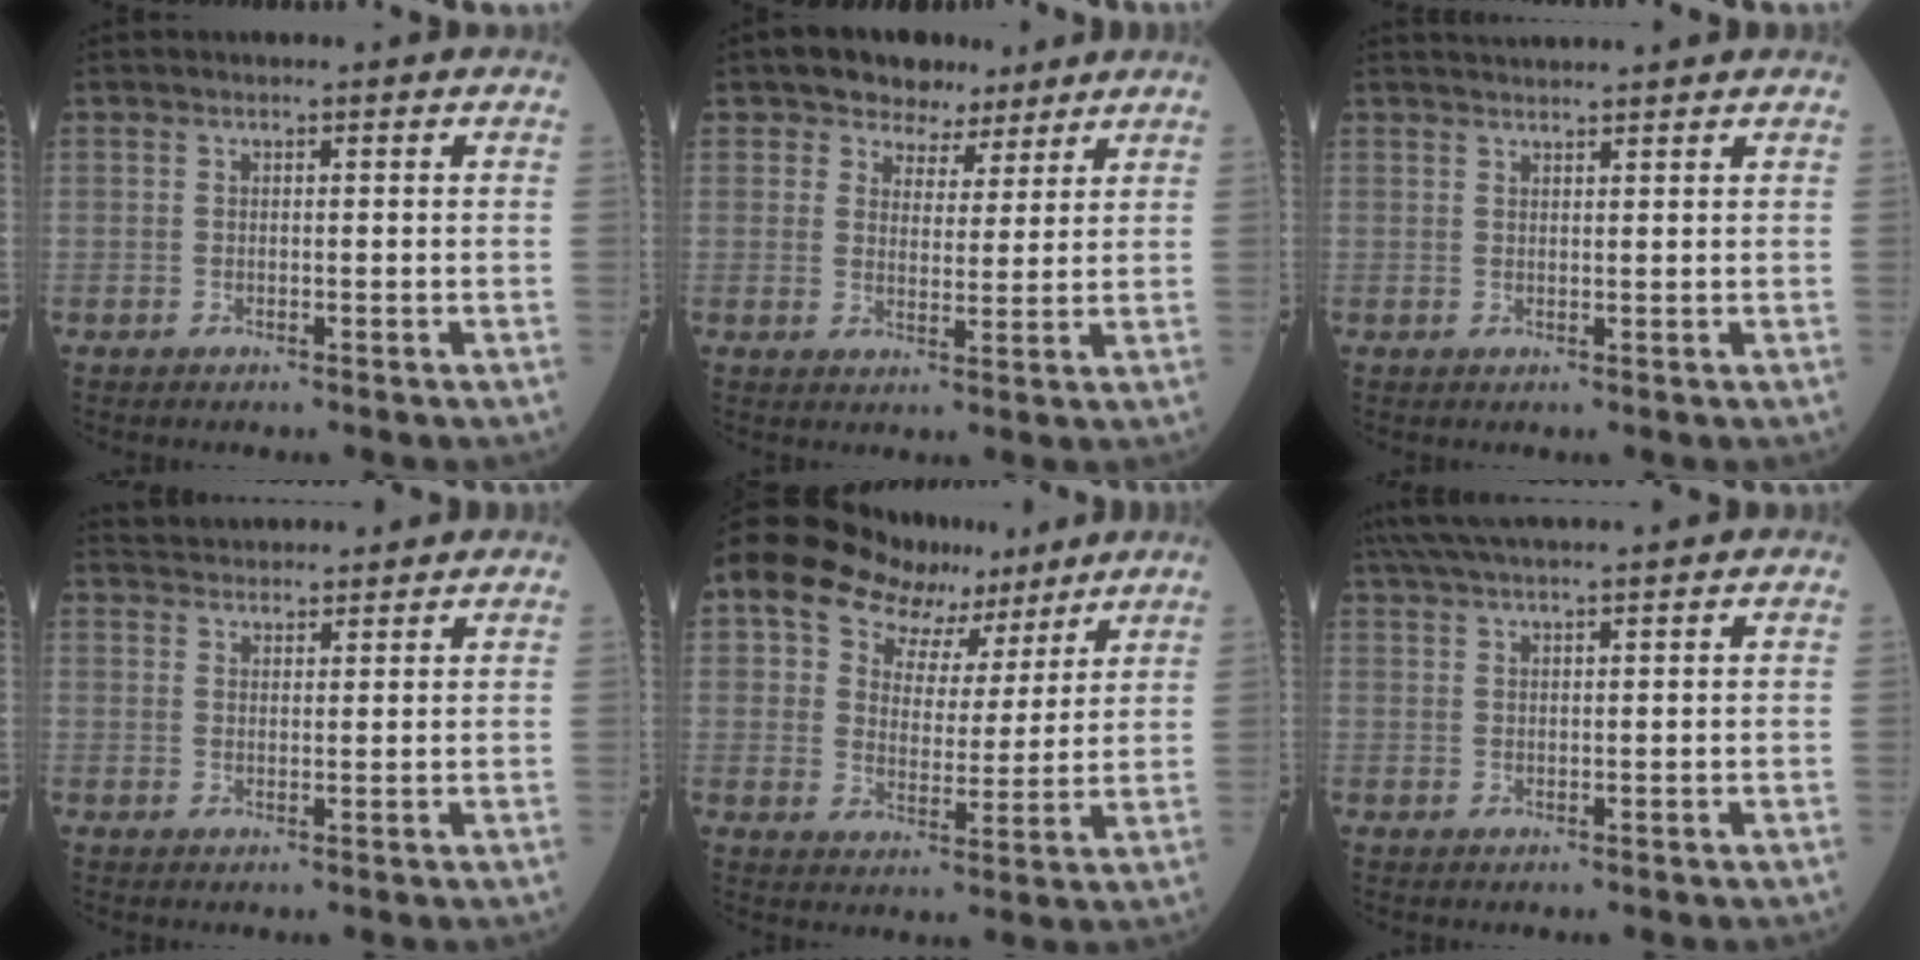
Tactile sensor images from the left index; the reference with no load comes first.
{"total": 5.7, "force": [4.3, 3.6, 1.1], "torque": [-0.013, 0.015, 0.069]}
{"total": 4.4, "force": [4.2, -0.3, 1.3], "torque": [-0.017, 0.031, 0.063]}
{"total": 7.6, "force": [7.3, 1.2, 1.5], "torque": [-0.026, 0.032, 0.110]}
{"total": 12.4, "force": [9.5, 7.0, 3.7], "torque": [-0.064, 0.030, 0.140]}
{"total": 9.8, "force": [8.6, -0.3, 4.7], "torque": [-0.081, 0.034, 0.132]}